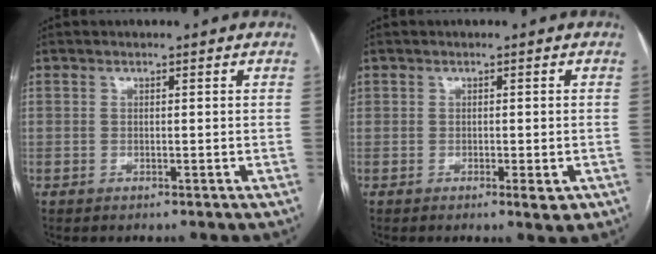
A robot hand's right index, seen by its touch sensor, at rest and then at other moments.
{"total": 2.3, "force": [-0.8, 1.0, 1.9], "torque": [-0.028, 0.001, -0.003]}